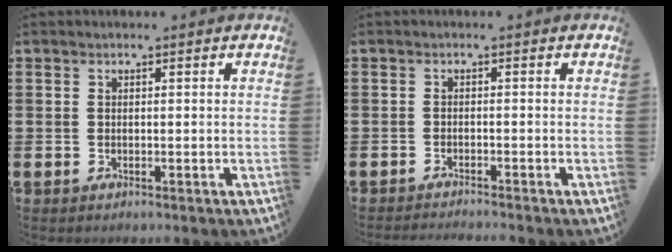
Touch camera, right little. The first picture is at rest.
{"total": 1.0, "force": [-1.0, -0.2, 0.0], "torque": [-0.001, 0.001, -0.020]}